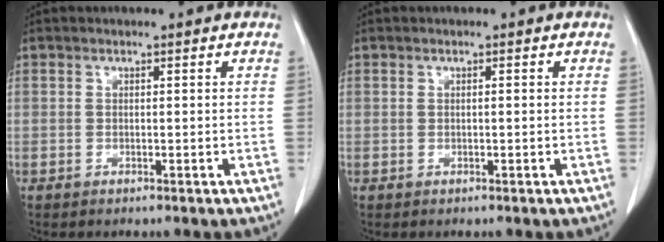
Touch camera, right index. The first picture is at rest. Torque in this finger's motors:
{"motor_torque": [-0.05, 0.04, -0.09, -0.01]}